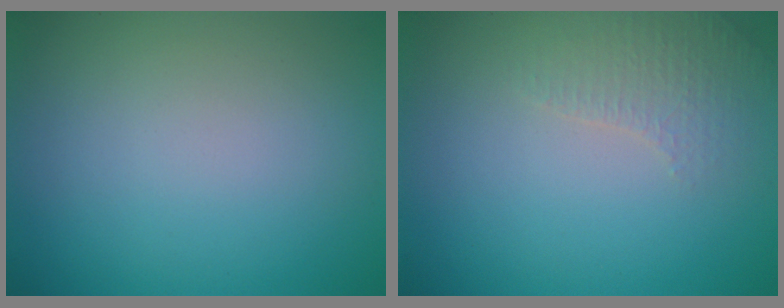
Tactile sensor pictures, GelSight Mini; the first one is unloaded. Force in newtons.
{"total": 2.0, "press": 1.9, "slide": 0.5}